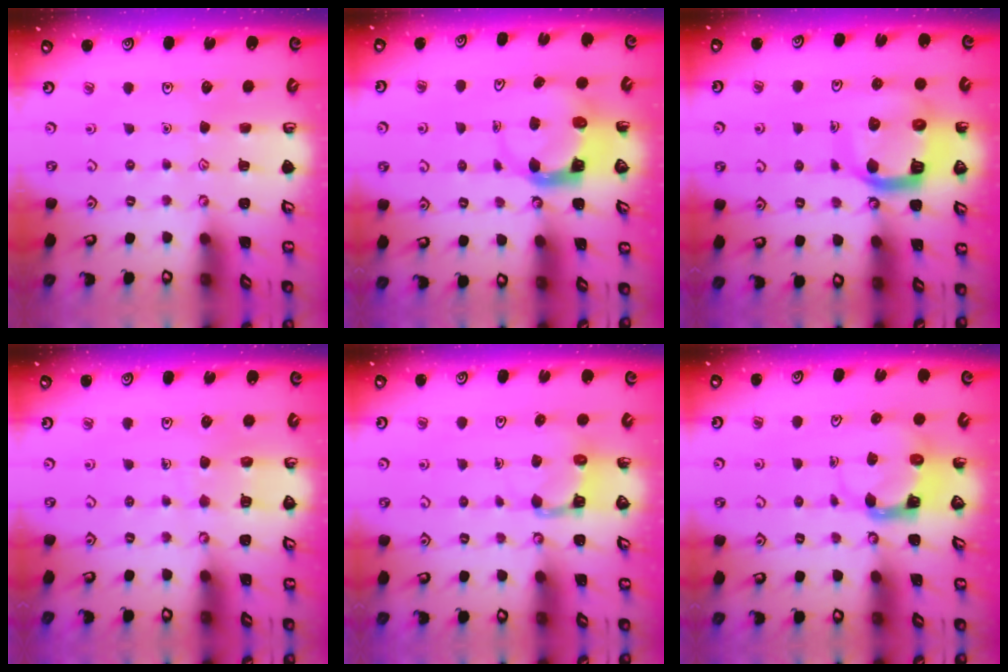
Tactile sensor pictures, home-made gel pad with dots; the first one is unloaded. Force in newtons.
{"total": 3.9, "press": 3.8, "slide": 0.6}
{"total": 13.1, "press": 13.0, "slide": 1.3}
{"total": 5.6, "press": 5.6, "slide": 0.4}
{"total": 4.6, "press": 4.6, "slide": 0.3}
{"total": 3.5, "press": 3.5, "slide": 0.5}